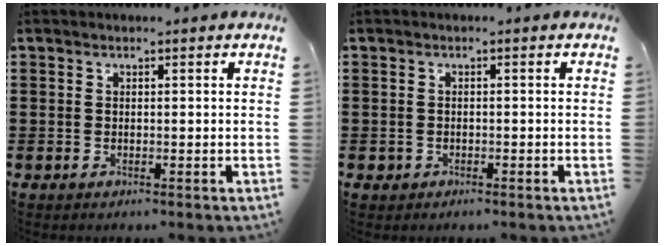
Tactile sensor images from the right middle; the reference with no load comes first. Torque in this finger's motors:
{"motor_torque": [-0.12, -0.03, -0.06, -0.01]}